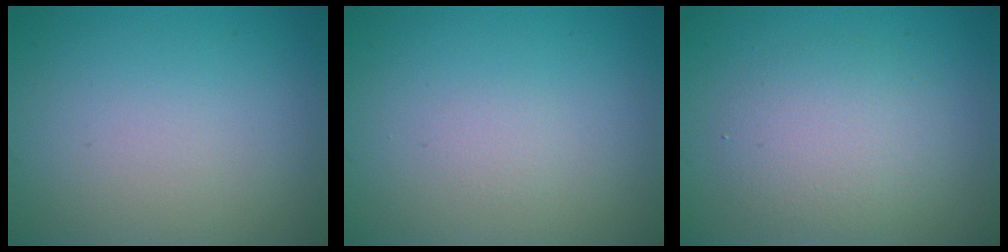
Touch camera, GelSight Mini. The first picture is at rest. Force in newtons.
{"total": 0.5, "press": 0.5, "slide": 0.1}
{"total": 3.5, "press": 3.5, "slide": 0.1}